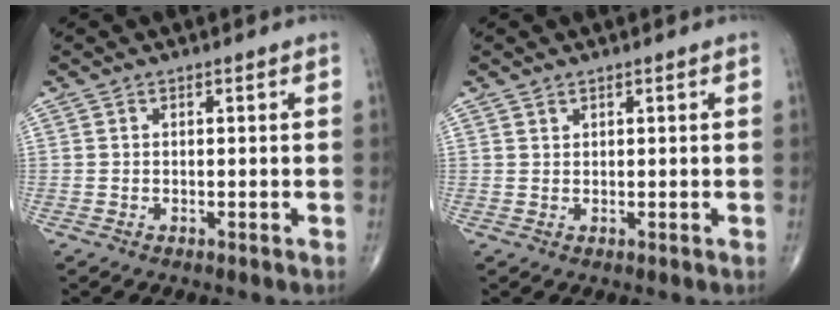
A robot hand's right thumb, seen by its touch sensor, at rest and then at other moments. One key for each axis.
{"total": 0.6, "fx": 0.5, "fy": 0.2, "fz": 0.0, "tx": 0.004, "ty": -0.004, "tz": 0.007}